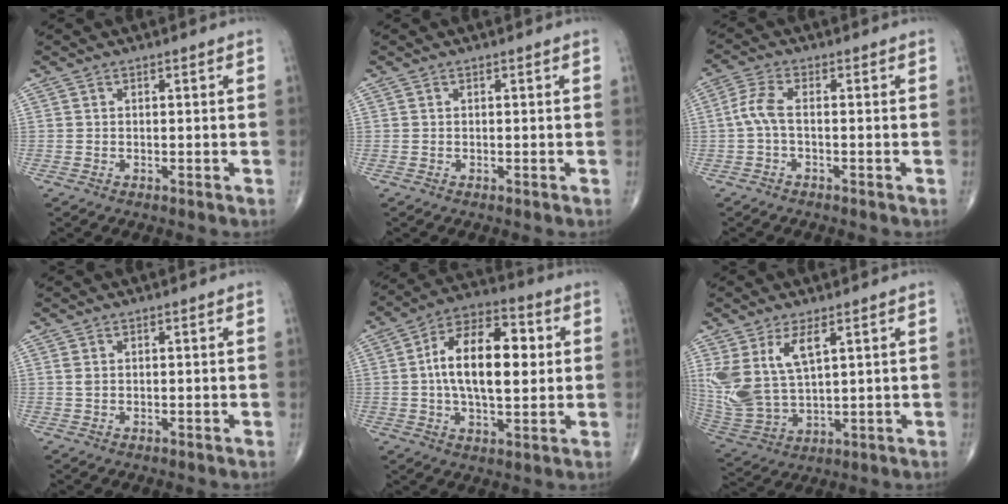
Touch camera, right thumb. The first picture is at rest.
{"total": 0.0}
{"total": 4.0, "force": [-0.6, 1.3, 3.7], "torque": [-0.092, 0.011, -0.020]}
{"total": 0.9, "force": [0.3, 0.5, 0.7], "torque": [-0.015, 0.003, 0.010]}
{"total": 16.7, "force": [1.9, 8.3, 14.3], "torque": [-0.226, 0.018, 0.026]}
{"total": 12.5, "force": [5.0, 5.8, 9.8], "torque": [-0.205, -0.020, 0.118]}